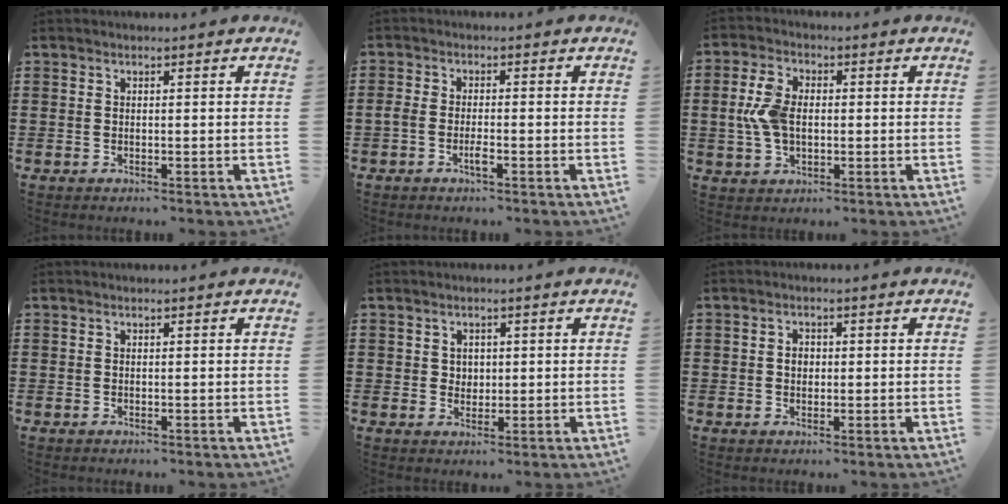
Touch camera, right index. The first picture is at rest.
{"total": 2.2, "force": [-1.2, 0.6, 1.8], "torque": [-0.040, 0.000, -0.024]}
{"total": 6.5, "force": [0.1, 4.0, 5.1], "torque": [-0.130, 0.006, -0.008]}
{"total": 0.0}
{"total": 1.9, "force": [0.8, 1.7, 0.4], "torque": [-0.012, 0.010, 0.013]}
{"total": 1.7, "force": [0.2, 1.3, 1.1], "torque": [-0.022, 0.008, 0.002]}